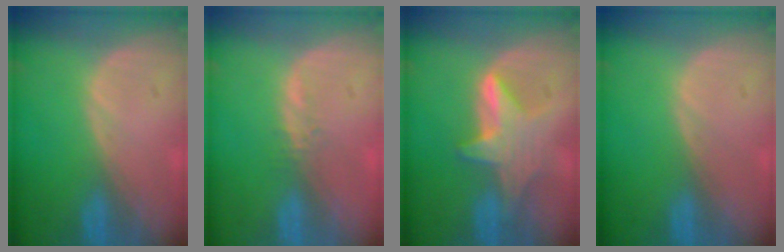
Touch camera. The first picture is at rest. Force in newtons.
{"total": 1.1, "press": 1.0, "slide": 0.5}
{"total": 6.0, "press": 6.0, "slide": 0.7}
{"total": 0.0}